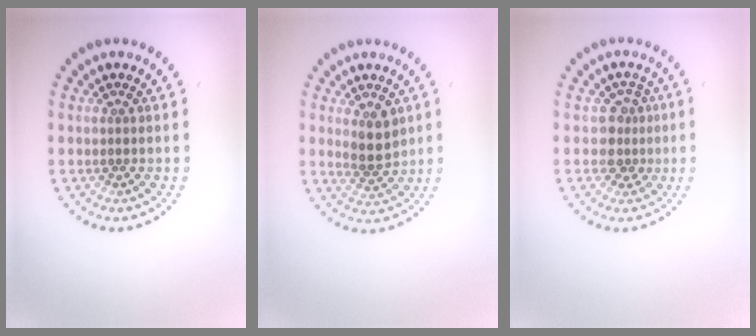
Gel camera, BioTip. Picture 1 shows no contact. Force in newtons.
{"total": 2.9, "press": 2.7, "slide": 1.0}
{"total": 2.2, "press": 1.9, "slide": 1.2}